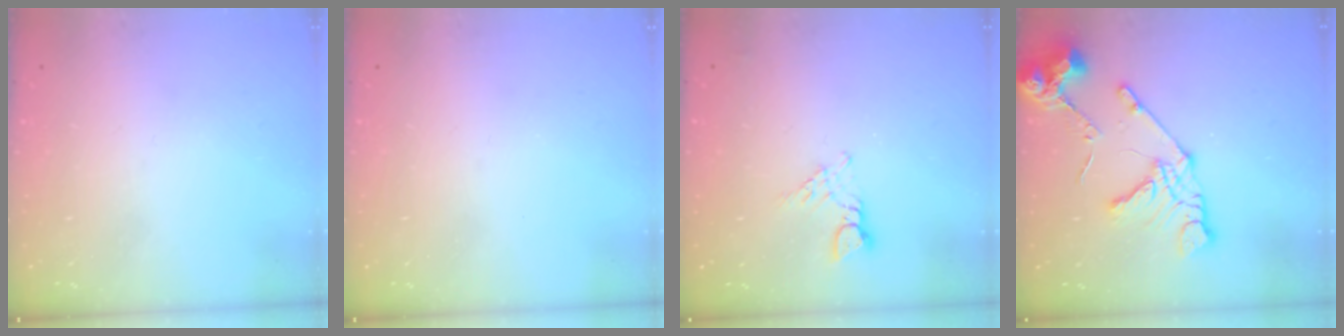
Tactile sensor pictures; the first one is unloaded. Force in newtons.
{"total": 0.0}
{"total": 3.5, "press": 3.5, "slide": 0.4}
{"total": 15.0, "press": 14.9, "slide": 1.9}